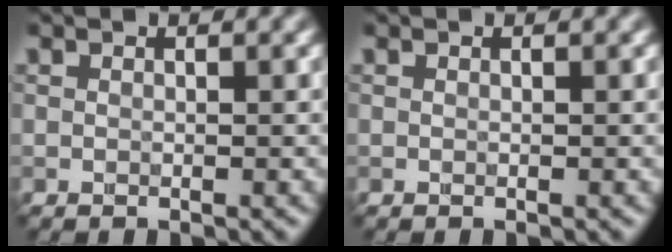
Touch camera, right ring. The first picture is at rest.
{"total": 0.0}